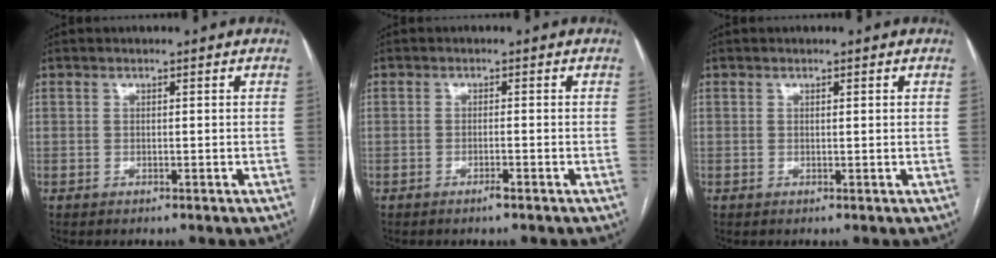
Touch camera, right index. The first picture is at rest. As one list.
[{"total": 1.3, "force": [-0.9, -0.1, 1.0], "torque": [-0.021, -0.002, -0.016]}, {"total": 0.6, "force": [0.3, 0.0, 0.5], "torque": [-0.010, 0.001, 0.003]}]